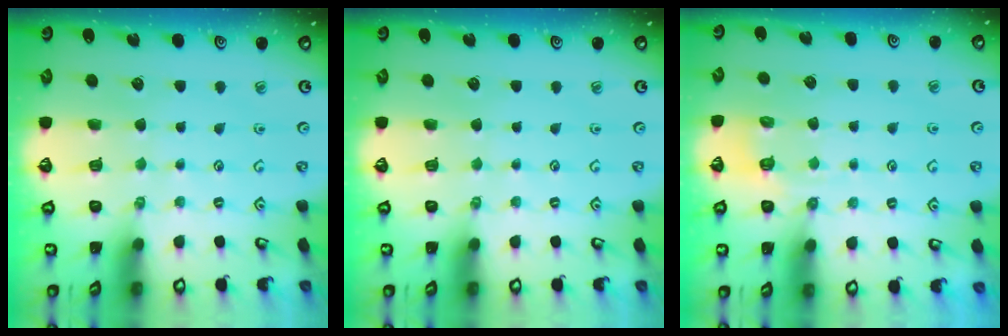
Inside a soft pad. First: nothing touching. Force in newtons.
{"total": 0.0}
{"total": 4.8, "press": 4.5, "slide": 1.7}